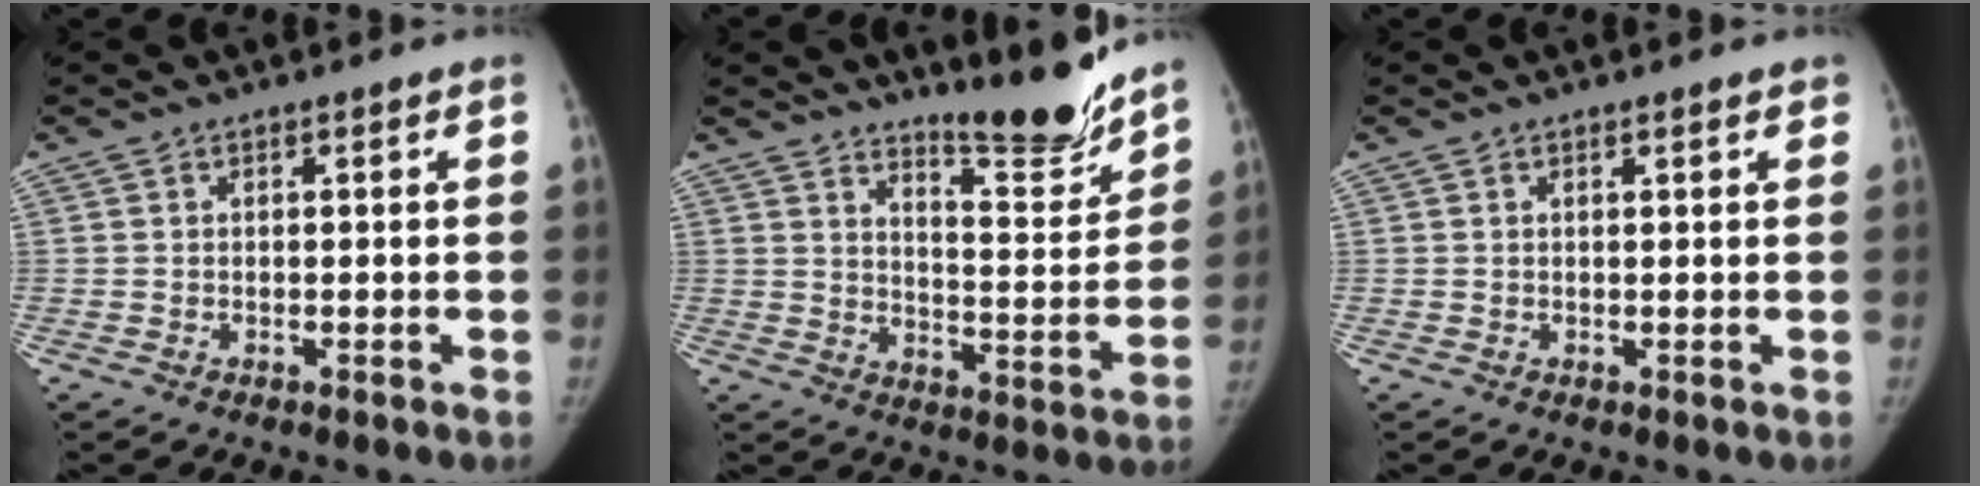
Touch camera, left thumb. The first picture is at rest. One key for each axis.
{"total": 12.2, "fx": 10.6, "fy": 1.7, "fz": 5.7, "tx": -0.056, "ty": -0.090, "tz": 0.167}
{"total": 1.2, "fx": 0.8, "fy": 0.3, "fz": 0.9, "tx": -0.009, "ty": 0.000, "tz": 0.010}